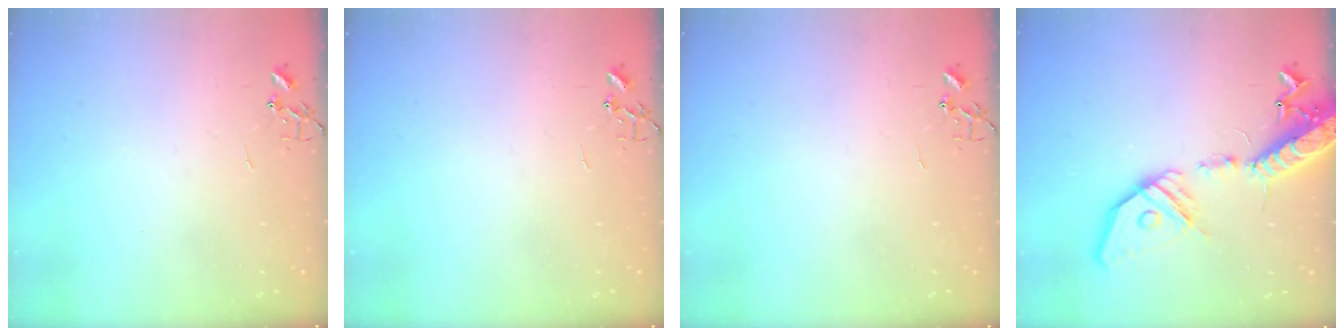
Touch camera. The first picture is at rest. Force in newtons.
{"total": 0.0}
{"total": 0.0}
{"total": 19.7, "press": 19.4, "slide": 3.9}